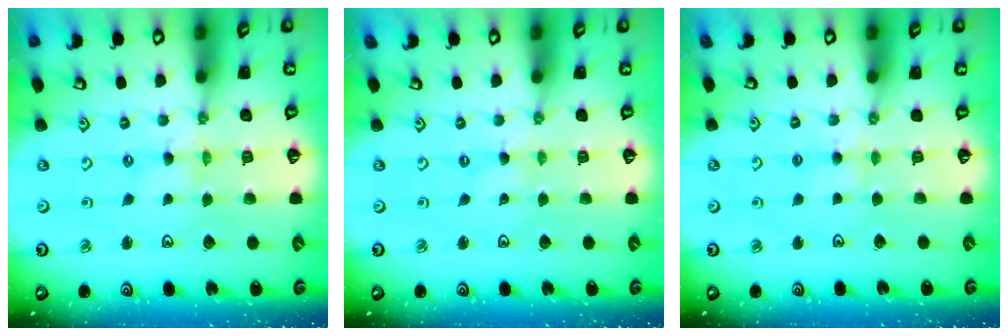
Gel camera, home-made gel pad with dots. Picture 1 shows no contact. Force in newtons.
{"total": 0.0}
{"total": 4.3, "press": 4.3, "slide": 0.5}